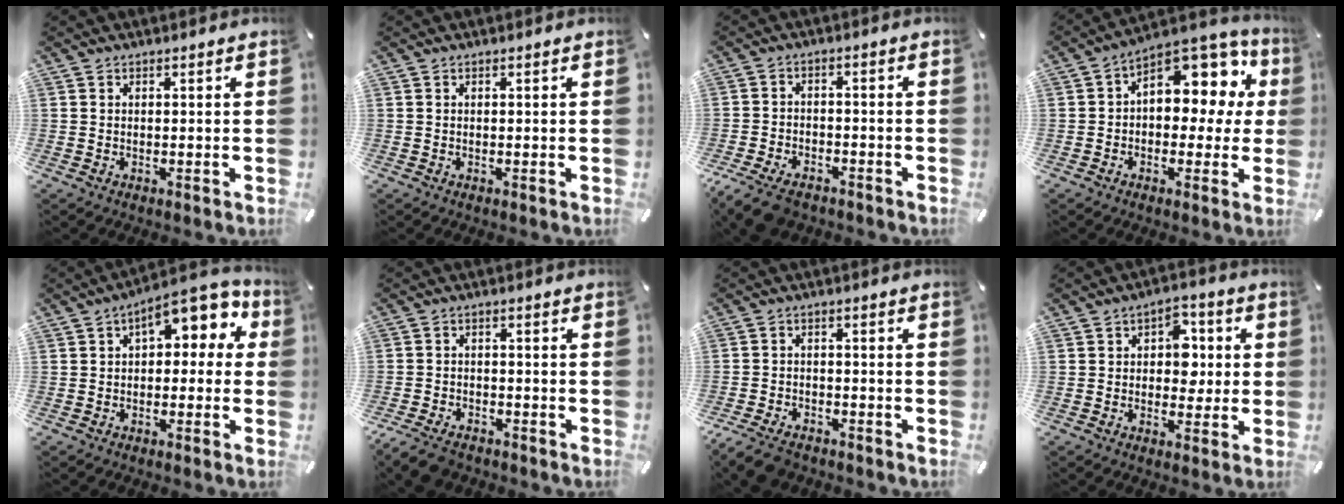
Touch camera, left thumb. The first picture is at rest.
{"total": 0.0}
{"total": 7.0, "force": [-5.2, 3.4, 3.1], "torque": [-0.066, 0.022, -0.099]}
{"total": 11.6, "force": [4.7, 7.6, 7.4], "torque": [-0.092, -0.045, 0.081]}
{"total": 9.8, "force": [4.1, 5.1, 7.2], "torque": [-0.106, -0.015, 0.066]}
{"total": 5.0, "force": [-4.1, 2.2, 1.8], "torque": [-0.046, 0.015, -0.081]}
{"total": 5.6, "force": [-4.6, 2.4, 2.1], "torque": [-0.047, 0.018, -0.090]}
{"total": 7.9, "force": [0.3, 5.9, 5.2], "torque": [-0.056, 0.001, 0.000]}